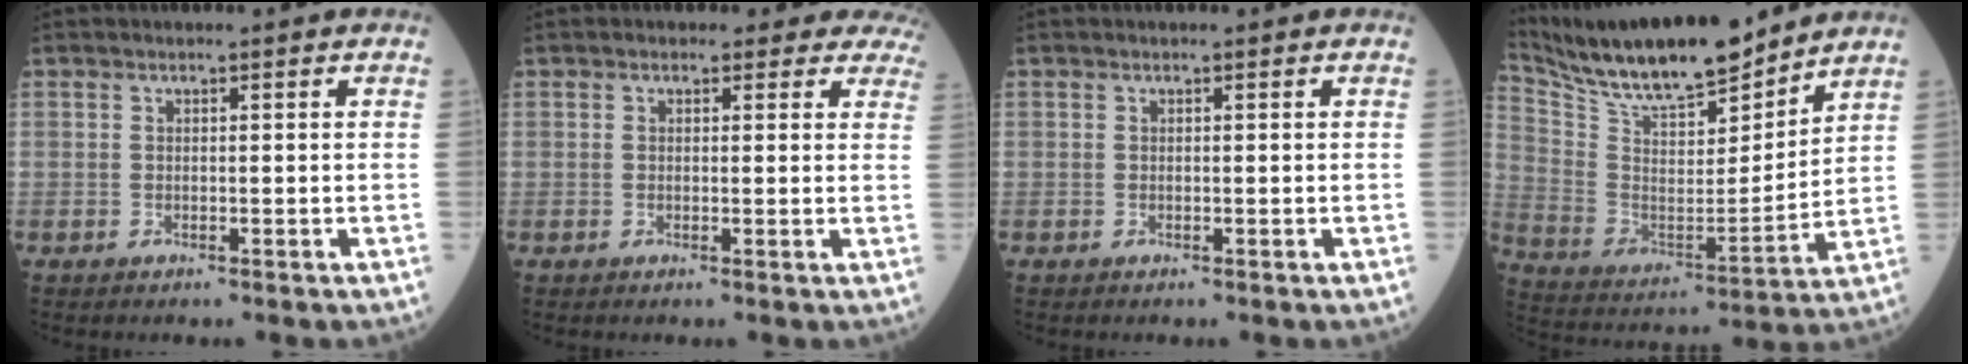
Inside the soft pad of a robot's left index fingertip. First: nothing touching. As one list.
[{"total": 6.9, "force": [6.1, 3.1, 0.3], "torque": [0.041, -0.004, 0.031]}, {"total": 0.0}, {"total": 19.3, "force": [16.9, 3.4, 8.6], "torque": [-0.172, -0.007, 0.298]}]